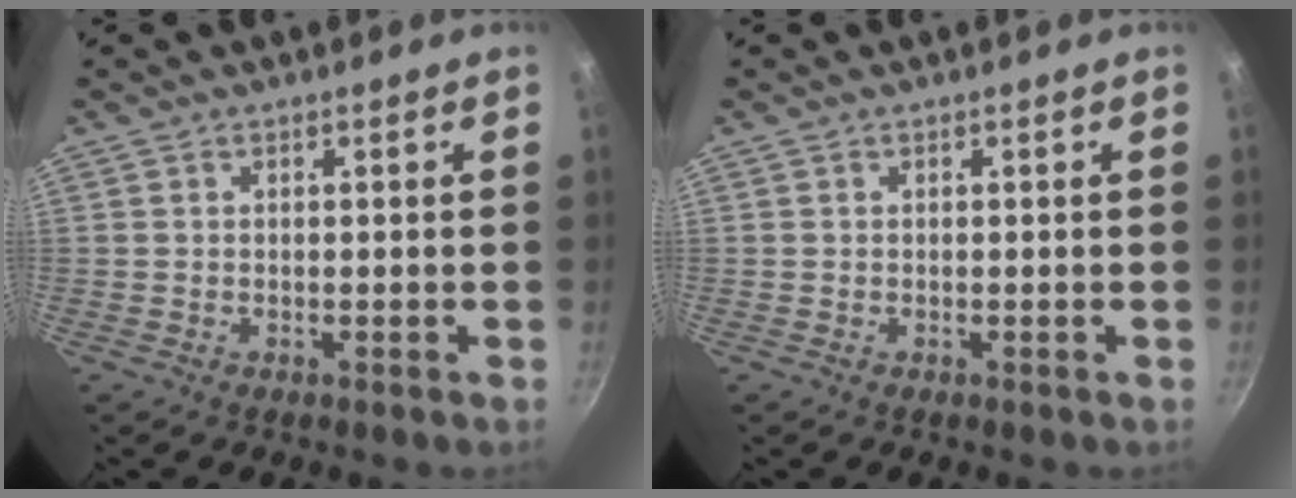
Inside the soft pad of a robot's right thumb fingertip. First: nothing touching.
{"total": 0.0}